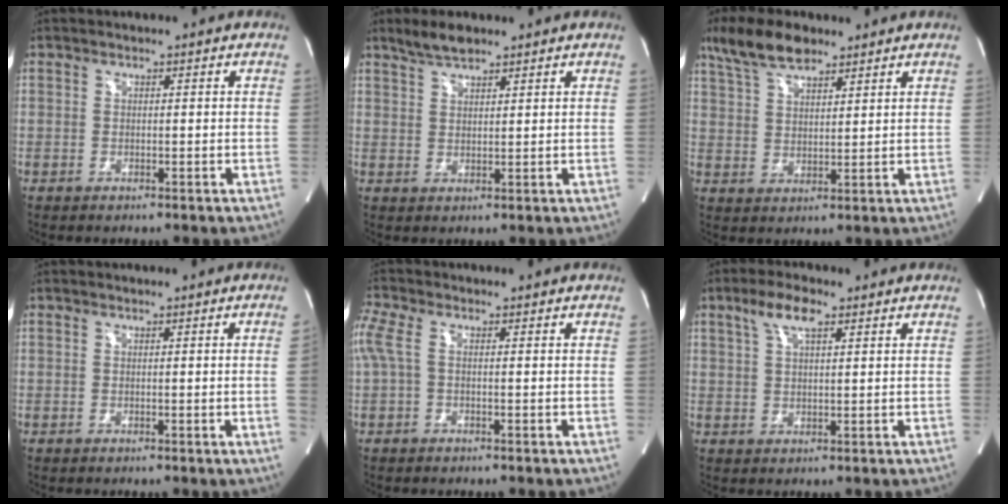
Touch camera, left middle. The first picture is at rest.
{"total": 4.1, "force": [3.4, 1.0, 2.1], "torque": [-0.050, 0.009, 0.068]}
{"total": 8.7, "force": [6.6, 2.9, 4.8], "torque": [-0.100, 0.016, 0.126]}
{"total": 1.4, "force": [-0.1, -0.6, 1.2], "torque": [-0.014, -0.001, 0.000]}
{"total": 3.6, "force": [0.1, 1.3, 3.3], "torque": [-0.101, 0.020, 0.004]}
{"total": 5.1, "force": [2.8, 1.4, 4.0], "torque": [-0.086, 0.015, 0.056]}